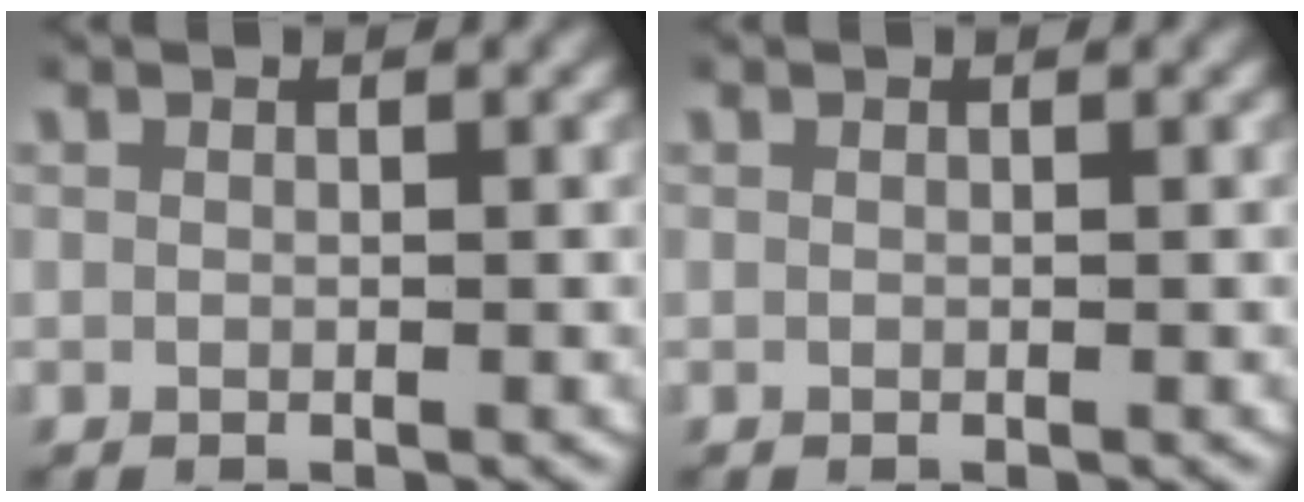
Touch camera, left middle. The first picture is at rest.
{"total": 0.0}